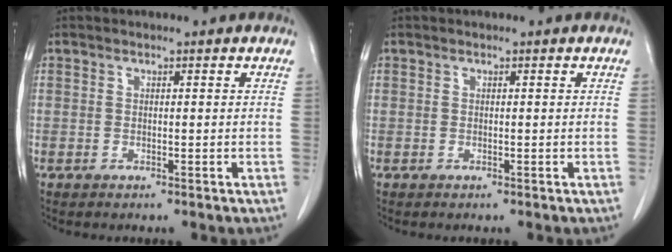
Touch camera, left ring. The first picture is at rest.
{"total": 0.0}